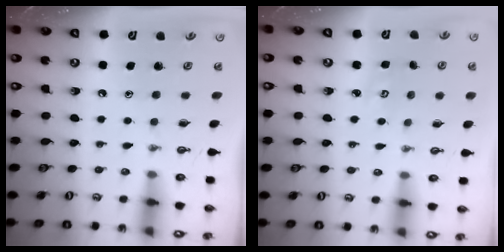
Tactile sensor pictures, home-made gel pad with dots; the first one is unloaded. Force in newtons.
{"total": 2.3, "press": 2.3, "slide": 0.2}